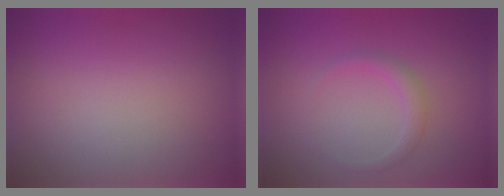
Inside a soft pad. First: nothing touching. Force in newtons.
{"total": 1.4, "press": 1.4, "slide": 0.0}